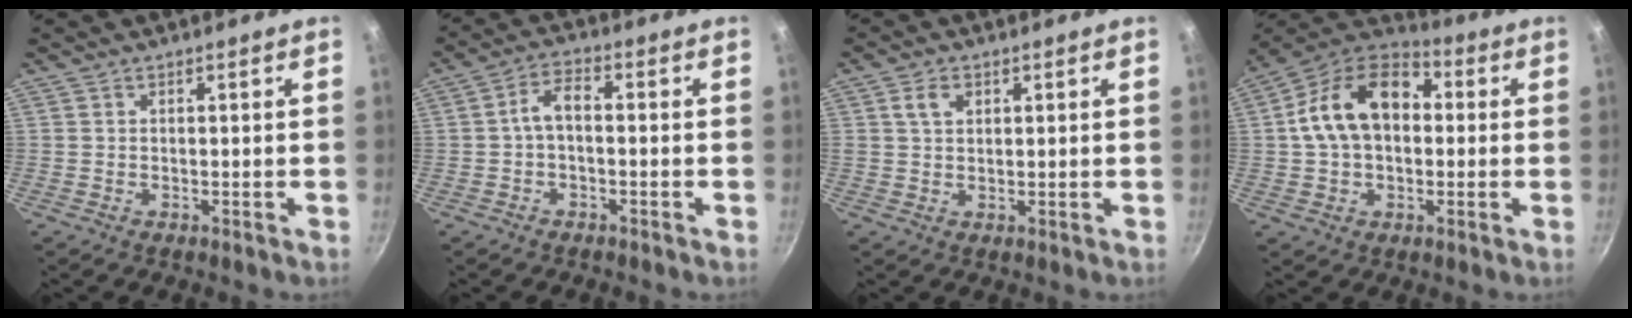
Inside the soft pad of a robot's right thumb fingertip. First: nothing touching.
{"total": 4.3, "force": [-0.9, 2.2, 3.5], "torque": [-0.067, 0.027, -0.022]}
{"total": 3.4, "force": [1.3, 2.3, 2.1], "torque": [-0.029, 0.002, 0.022]}
{"total": 16.5, "force": [1.6, 11.4, 11.8], "torque": [-0.173, 0.038, 0.008]}